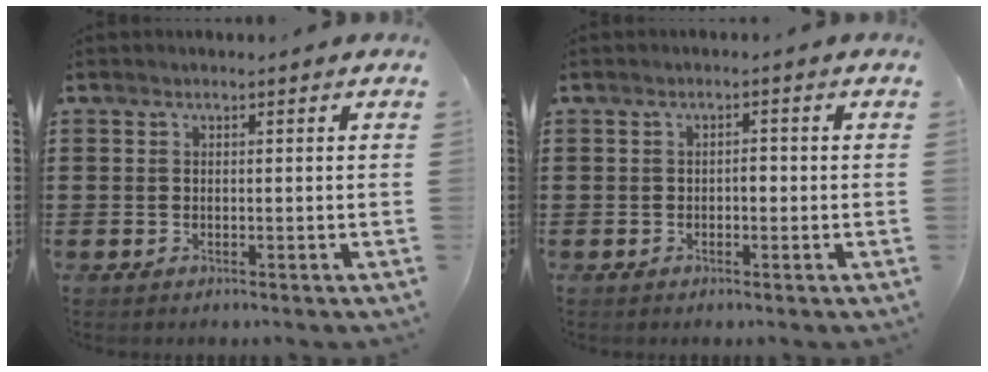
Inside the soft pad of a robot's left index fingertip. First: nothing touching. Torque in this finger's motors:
{"motor_torque": [0.06, 0.01, 0.03, 0.02]}